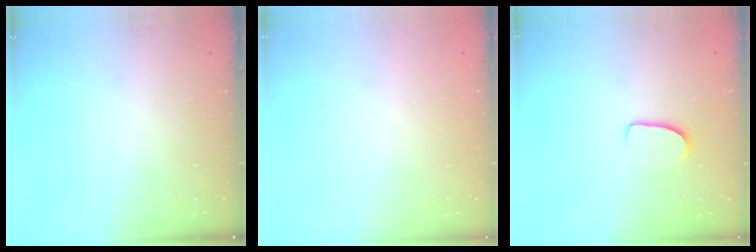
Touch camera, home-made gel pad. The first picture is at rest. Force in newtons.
{"total": 0.0}
{"total": 7.7, "press": 7.6, "slide": 0.7}